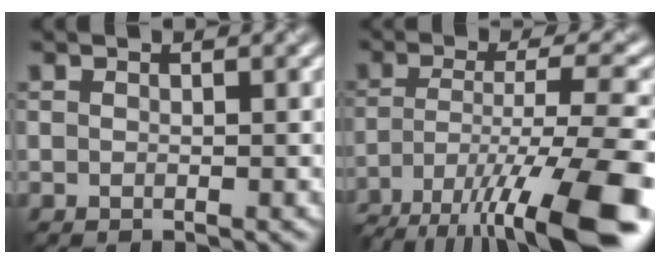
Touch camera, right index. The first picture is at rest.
{"total": 13.1, "force": [-8.5, 3.0, 9.5], "torque": [-0.172, 0.001, -0.124]}